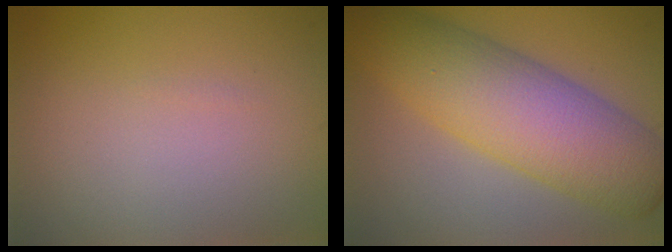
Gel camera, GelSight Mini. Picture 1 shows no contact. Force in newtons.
{"total": 9.2, "press": 9.2, "slide": 0.1}